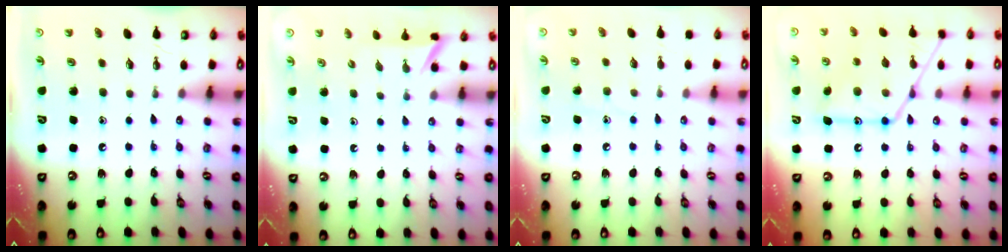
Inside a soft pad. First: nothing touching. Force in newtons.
{"total": 1.6, "press": 1.6, "slide": 0.2}
{"total": 6.2, "press": 6.1, "slide": 0.7}
{"total": 17.3, "press": 17.3, "slide": 1.3}